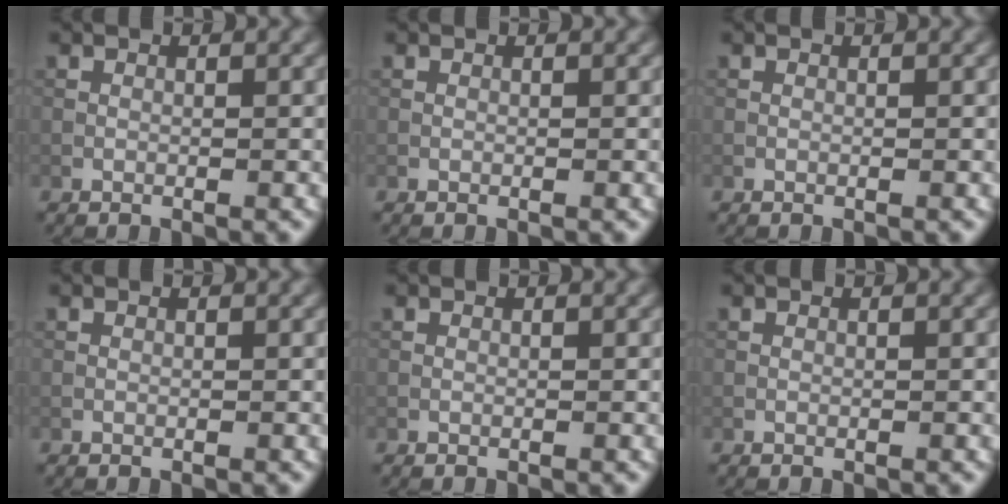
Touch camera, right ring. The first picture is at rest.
{"total": 0.0}
{"total": 0.0}
{"total": 0.0}
{"total": 0.0}
{"total": 0.0}